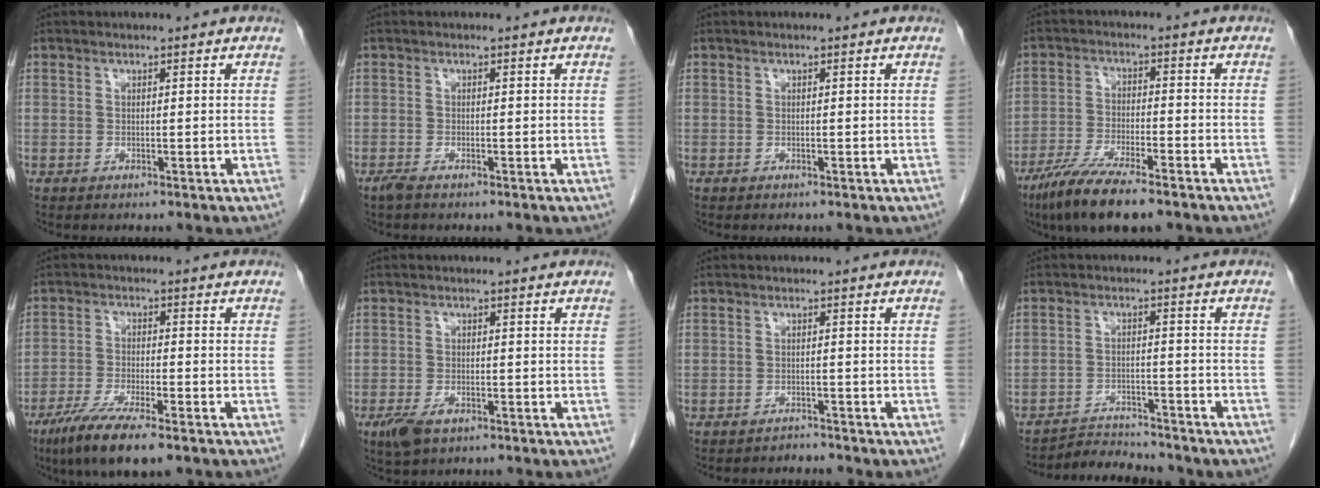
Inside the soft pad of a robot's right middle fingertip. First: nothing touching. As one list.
[{"total": 1.2, "force": [-0.9, 0.1, 0.7], "torque": [-0.021, -0.004, -0.019]}, {"total": 0.0}, {"total": 10.7, "force": [-7.8, 1.8, 7.1], "torque": [-0.130, -0.026, -0.133]}, {"total": 9.7, "force": [-6.6, 1.4, 7.0], "torque": [-0.125, -0.023, -0.108]}, {"total": 3.6, "force": [-2.0, 1.6, 2.5], "torque": [-0.052, -0.005, -0.030]}, {"total": 1.7, "force": [-1.6, 0.1, -0.5], "torque": [0.007, -0.007, -0.022]}, {"total": 6.2, "force": [-6.1, 0.9, 0.4], "torque": [-0.008, -0.001, -0.096]}]